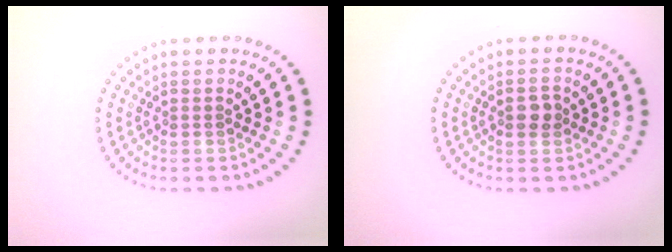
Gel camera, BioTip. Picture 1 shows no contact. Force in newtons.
{"total": 1.7, "press": 1.7, "slide": 0.1}